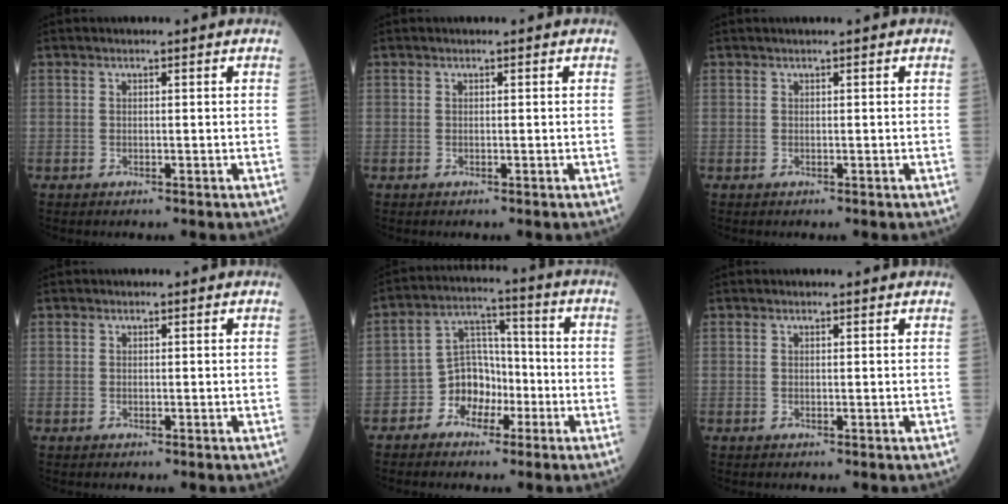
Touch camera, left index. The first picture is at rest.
{"total": 0.0}
{"total": 1.0, "force": [0.8, -0.1, 0.5], "torque": [-0.007, 0.012, 0.018]}
{"total": 0.0}
{"total": 6.9, "force": [-3.2, 5.5, 2.8], "torque": [-0.053, 0.024, -0.056]}
{"total": 0.9, "force": [0.8, 0.0, 0.3], "torque": [-0.014, 0.003, 0.007]}